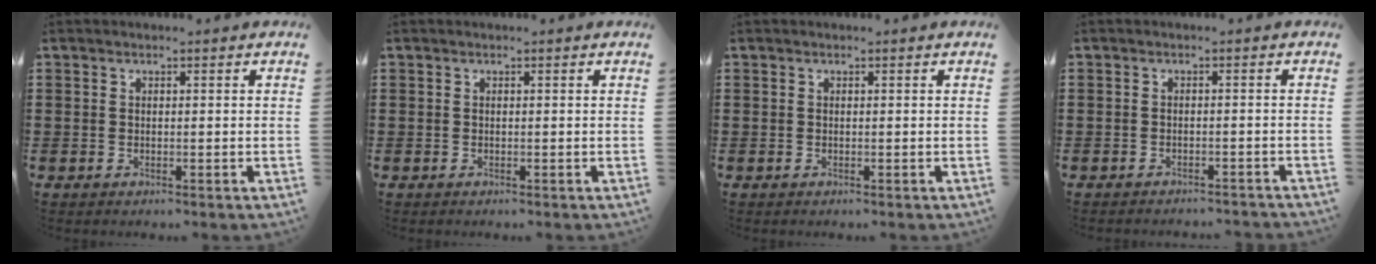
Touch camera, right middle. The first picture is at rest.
{"total": 0.0}
{"total": 0.0}
{"total": 1.4, "force": [-1.4, 0.0, -0.1], "torque": [-0.003, 0.002, -0.030]}